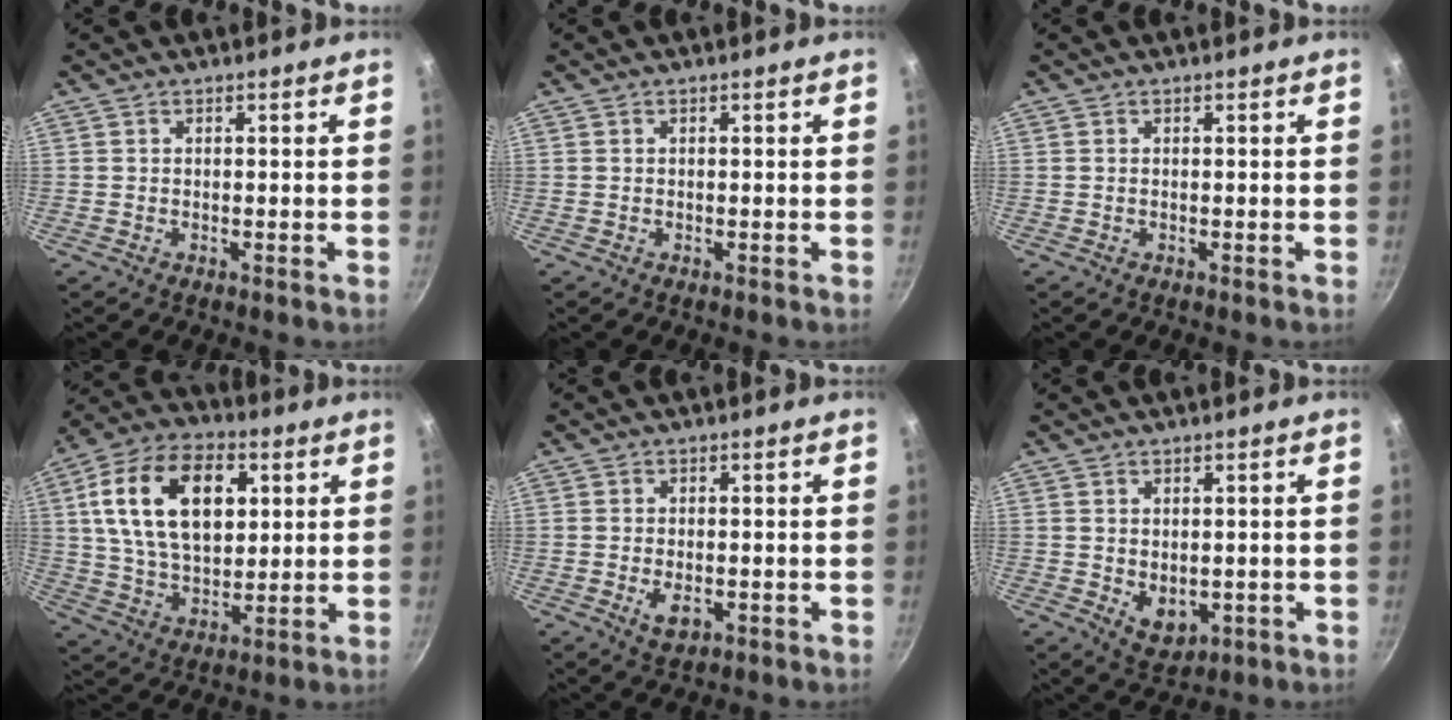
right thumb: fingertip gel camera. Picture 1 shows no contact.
{"total": 0.0}
{"total": 0.0}
{"total": 20.4, "force": [5.4, 12.6, 15.1], "torque": [-0.246, -0.002, 0.091]}
{"total": 4.0, "force": [-1.0, 2.3, 3.1], "torque": [-0.049, -0.002, -0.011]}
{"total": 5.6, "force": [-0.2, 4.0, 3.9], "torque": [-0.049, -0.012, 0.010]}